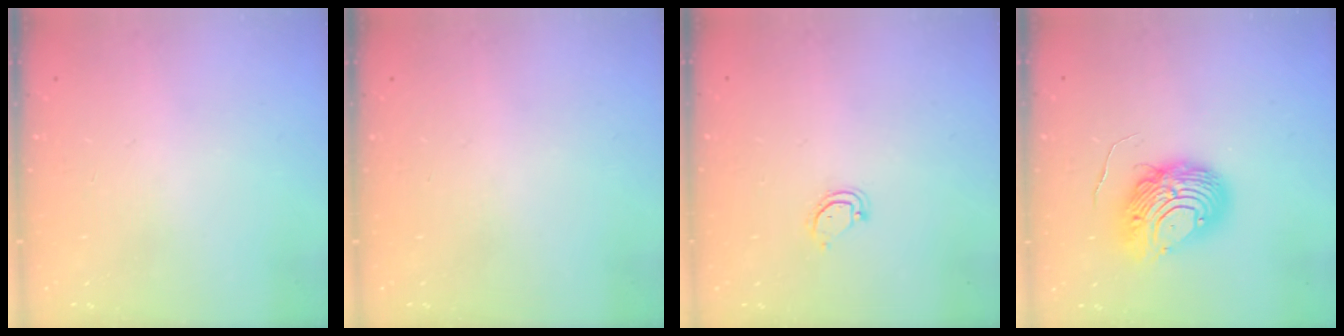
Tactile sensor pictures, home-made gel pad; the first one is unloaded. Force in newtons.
{"total": 0.0}
{"total": 3.1, "press": 3.1, "slide": 0.4}
{"total": 10.2, "press": 10.2, "slide": 1.1}